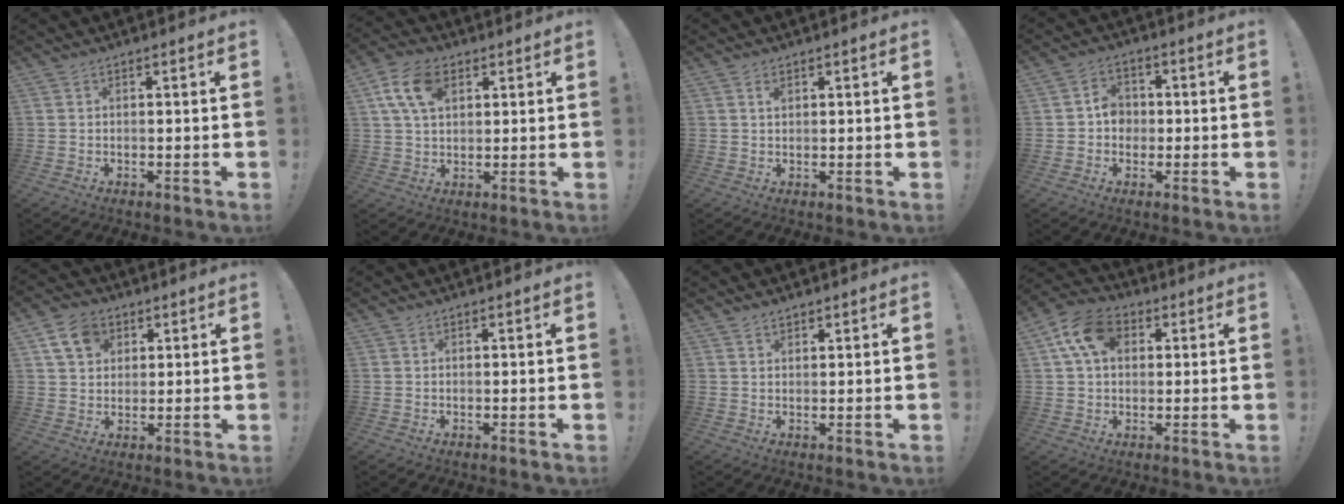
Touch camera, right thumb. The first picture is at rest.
{"total": 11.1, "force": [4.3, 6.9, 7.6], "torque": [-0.133, 0.003, 0.082]}
{"total": 1.2, "force": [0.7, 0.8, 0.6], "torque": [-0.002, -0.003, 0.010]}
{"total": 5.8, "force": [-0.8, 5.2, 2.5], "torque": [-0.035, 0.013, -0.014]}
{"total": 9.2, "force": [4.4, 6.9, 4.2], "torque": [-0.067, -0.012, 0.087]}
{"total": 0.0}
{"total": 1.7, "force": [1.4, 0.8, 0.5], "torque": [-0.004, -0.006, 0.025]}
{"total": 12.4, "force": [3.9, 8.6, 8.1], "torque": [-0.142, 0.004, 0.078]}